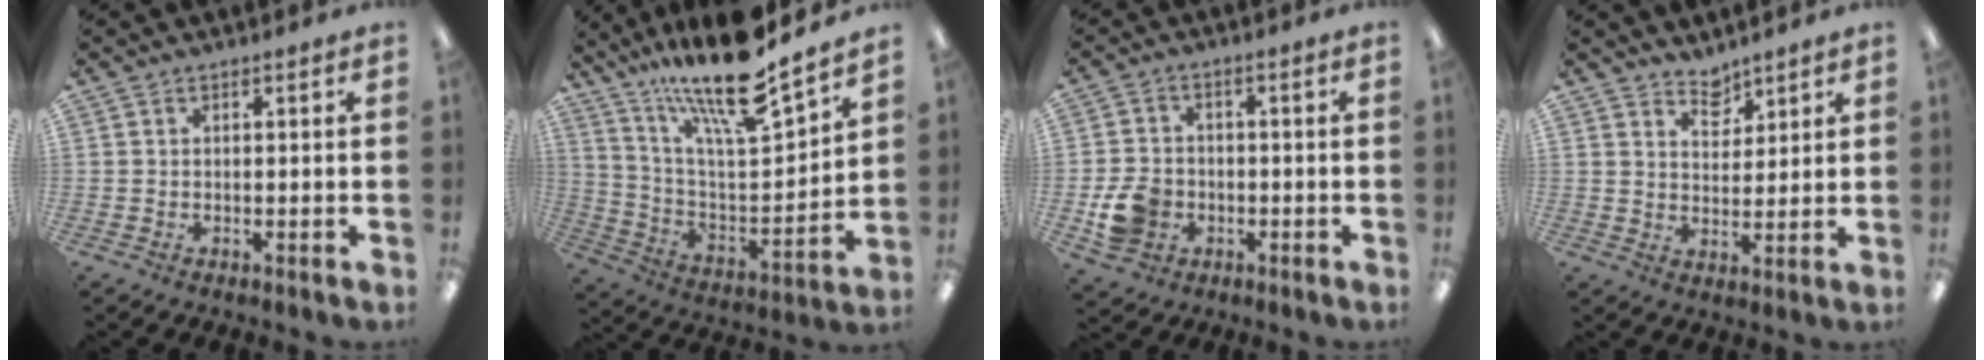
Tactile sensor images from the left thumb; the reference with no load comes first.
{"total": 20.4, "force": [16.8, 3.6, 10.9], "torque": [-0.201, -0.113, 0.283]}
{"total": 7.8, "force": [-2.5, 6.4, 3.8], "torque": [-0.078, 0.013, -0.043]}
{"total": 4.8, "force": [4.3, 2.1, 0.7], "torque": [-0.003, -0.031, 0.078]}